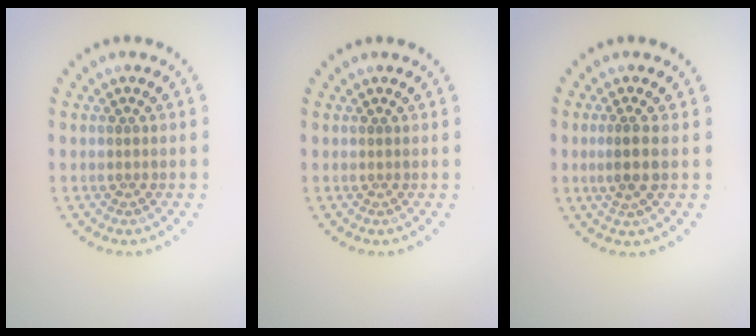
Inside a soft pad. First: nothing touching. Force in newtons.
{"total": 0.0}
{"total": 1.7, "press": 1.3, "slide": 1.1}